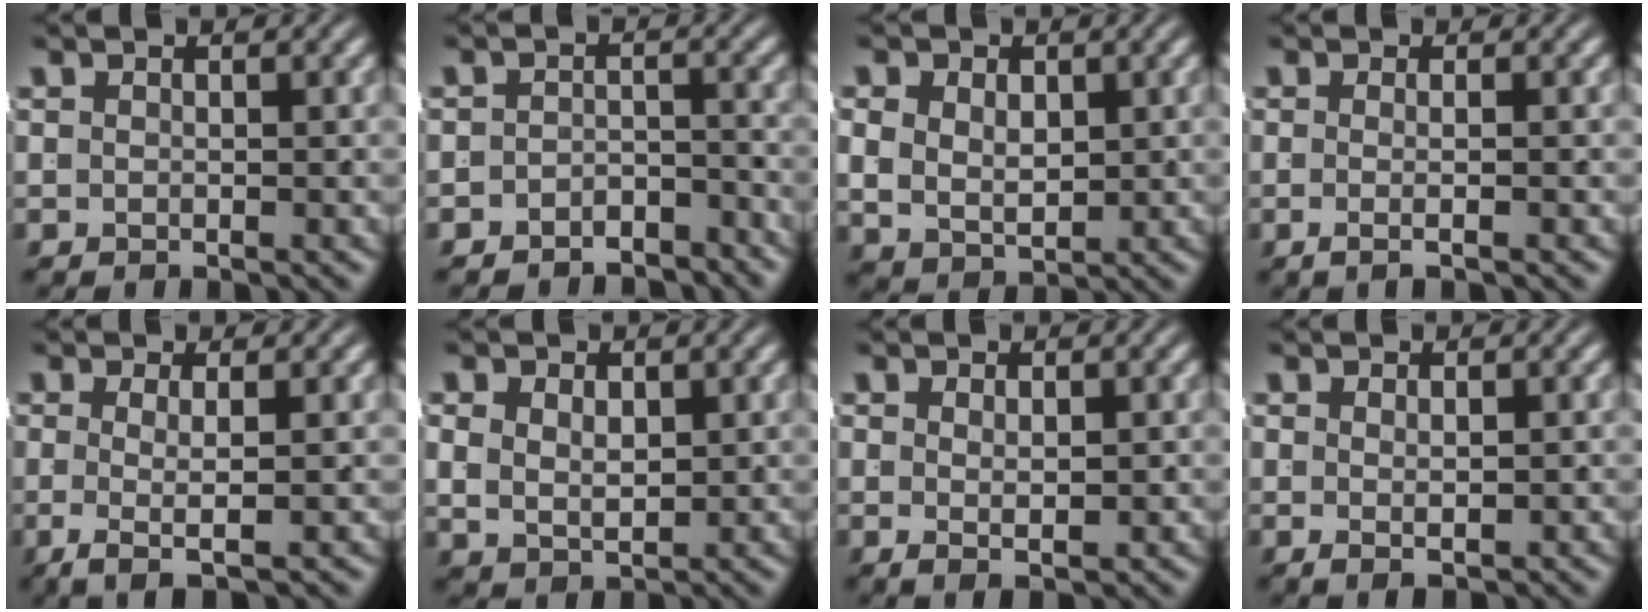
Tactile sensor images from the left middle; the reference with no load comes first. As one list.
[{"total": 3.5, "force": [-3.5, 0.8, 0.1], "torque": [0.011, -0.013, -0.055]}, {"total": 4.5, "force": [0.3, 3.5, 2.9], "torque": [-0.060, -0.024, 0.021]}, {"total": 1.7, "force": [-0.9, -0.7, 1.3], "torque": [-0.027, -0.005, -0.013]}, {"total": 3.2, "force": [-1.1, 0.0, 3.0], "torque": [-0.050, -0.019, -0.004]}, {"total": 3.2, "force": [0.7, 2.3, 2.2], "torque": [-0.044, -0.018, 0.028]}, {"total": 1.6, "force": [0.0, -0.4, 1.6], "torque": [-0.019, -0.012, 0.012]}, {"total": 1.3, "force": [-0.1, -0.6, 1.1], "torque": [-0.011, -0.009, 0.009]}]